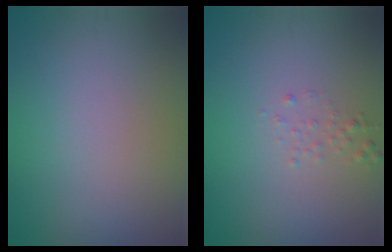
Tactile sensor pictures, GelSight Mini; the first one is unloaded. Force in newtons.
{"total": 0.8, "press": 0.8, "slide": 0.1}